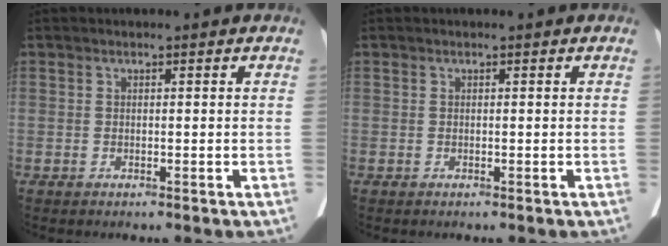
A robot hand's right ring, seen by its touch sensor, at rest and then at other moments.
{"total": 0.0}